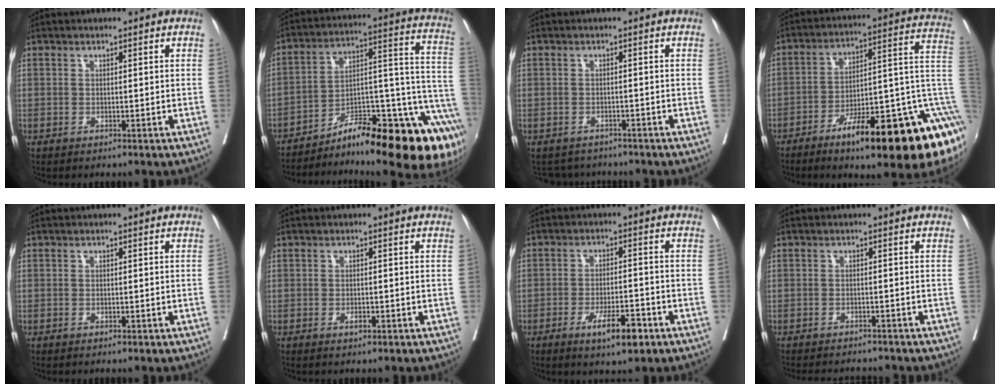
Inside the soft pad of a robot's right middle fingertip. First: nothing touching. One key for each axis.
{"total": 27.2, "fx": -19.3, "fy": 4.0, "fz": 18.7, "tx": -0.161, "ty": 0.018, "tz": -0.285}
{"total": 4.6, "fx": -4.4, "fy": 1.4, "fz": -0.2, "tx": 0.007, "ty": 0.005, "tz": -0.060}
{"total": 25.1, "fx": -9.4, "fy": 4.9, "fz": 22.8, "tx": -0.196, "ty": 0.041, "tz": -0.135}
{"total": 0.0}
{"total": 1.1, "fx": -0.6, "fy": 0.4, "fz": 0.8, "tx": -0.014, "ty": 0.000, "tz": -0.009}
{"total": 6.4, "fx": -3.6, "fy": 1.4, "fz": 5.1, "tx": -0.085, "ty": -0.005, "tz": -0.054}
{"total": 6.4, "fx": -6.2, "fy": 1.2, "fz": 1.5, "tx": -0.014, "ty": -0.006, "tz": -0.082}